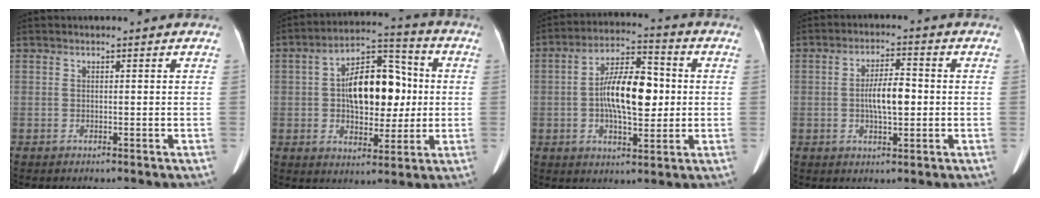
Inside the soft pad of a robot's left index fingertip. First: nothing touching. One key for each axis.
{"total": 13.3, "fx": 0.6, "fy": 6.9, "fz": 11.3, "tx": -0.188, "ty": 0.034, "tz": 0.015}
{"total": 11.9, "fx": -0.2, "fy": 4.8, "fz": 10.9, "tx": -0.199, "ty": 0.020, "tz": -0.001}
{"total": 5.9, "fx": -0.6, "fy": 1.9, "fz": 5.6, "tx": -0.108, "ty": 0.008, "tz": -0.008}